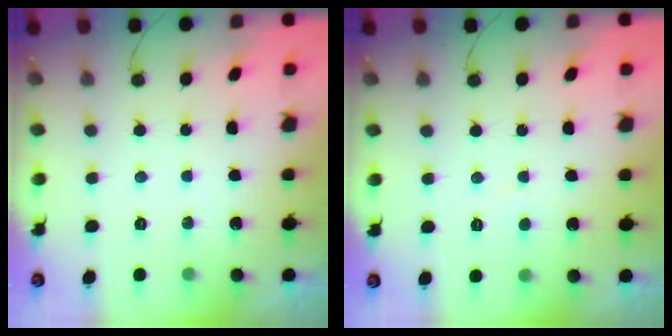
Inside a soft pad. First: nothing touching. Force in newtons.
{"total": 1.8, "press": 1.8, "slide": 0.2}